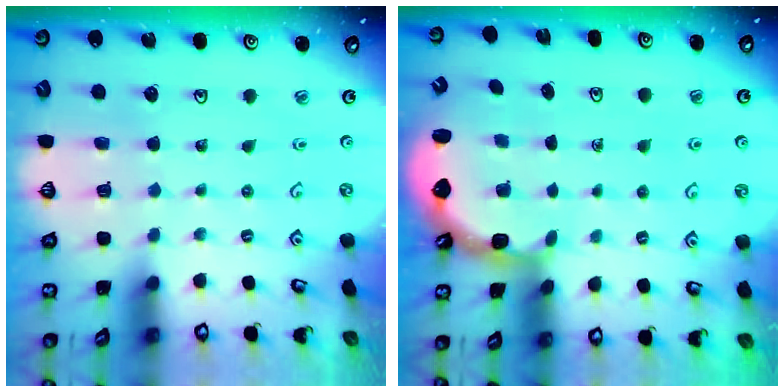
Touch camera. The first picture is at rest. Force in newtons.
{"total": 2.7, "press": 2.0, "slide": 1.9}